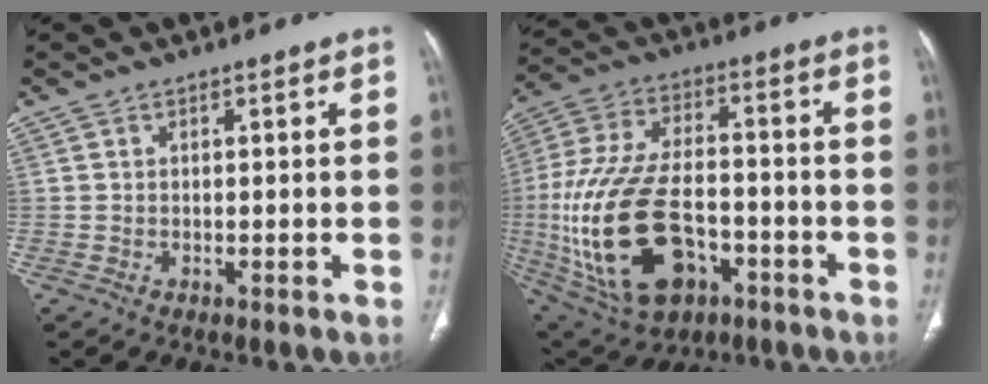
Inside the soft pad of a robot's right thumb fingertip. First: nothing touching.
{"total": 24.8, "force": [-6.9, 14.2, 19.0], "torque": [-0.406, 0.016, -0.100]}